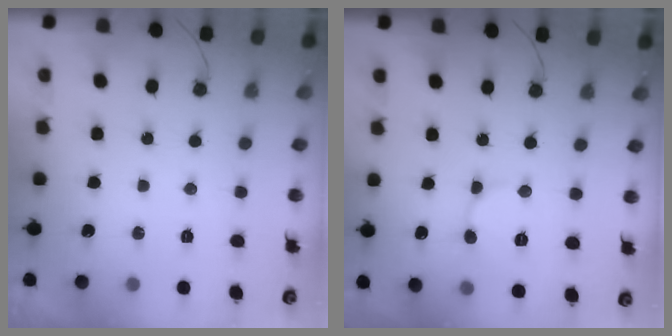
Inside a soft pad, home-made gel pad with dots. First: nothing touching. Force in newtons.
{"total": 2.9, "press": 2.9, "slide": 0.2}